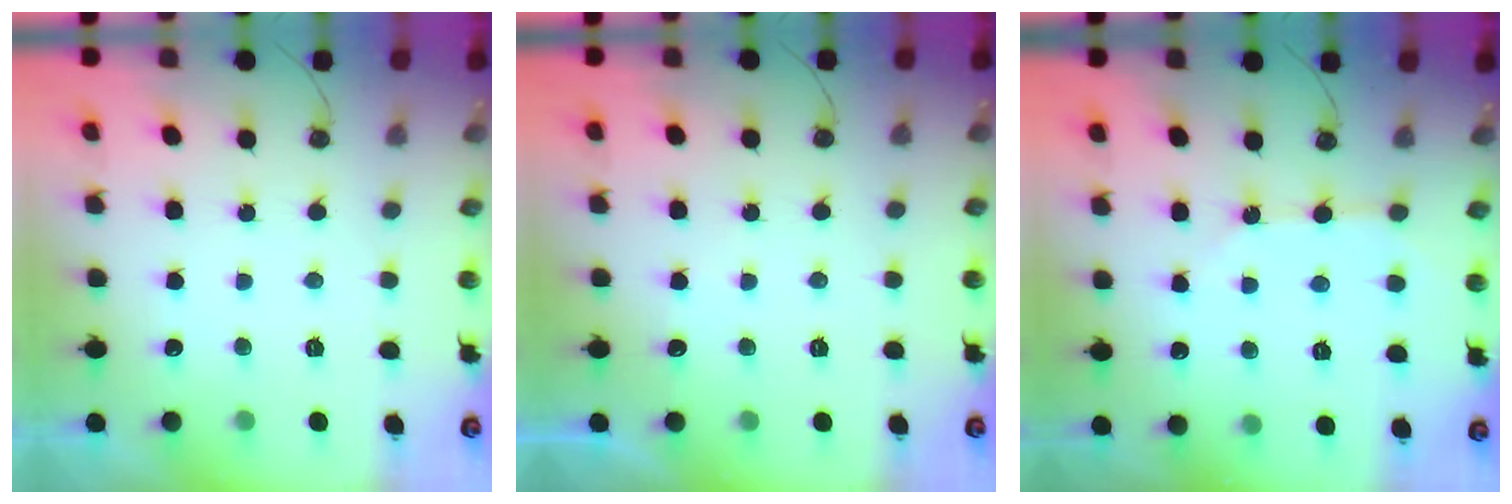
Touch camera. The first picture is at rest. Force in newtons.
{"total": 2.0, "press": 2.0, "slide": 0.4}
{"total": 5.5, "press": 5.5, "slide": 0.5}